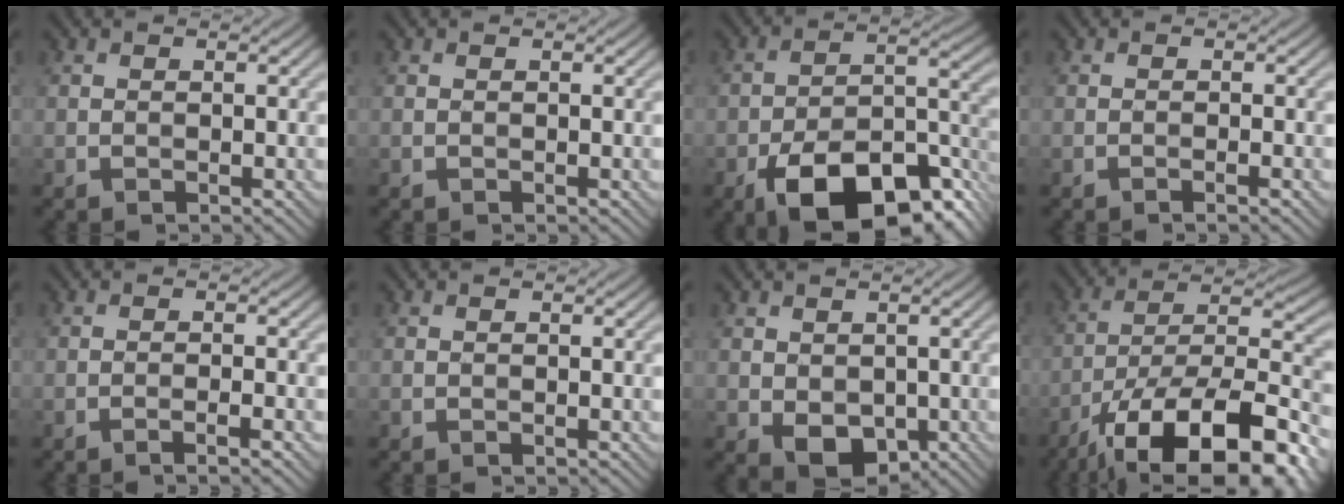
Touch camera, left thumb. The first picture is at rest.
{"total": 0.0}
{"total": 15.9, "force": [-9.5, 6.9, 10.8], "torque": [-0.177, -0.014, -0.159]}
{"total": 1.1, "force": [-0.6, -0.1, 0.9], "torque": [-0.016, 0.004, -0.016]}
{"total": 2.1, "force": [-1.1, 0.1, 1.7], "torque": [-0.024, 0.010, -0.028]}
{"total": 0.0}
{"total": 4.3, "force": [-0.6, 3.1, 2.9], "torque": [-0.064, -0.013, -0.005]}
{"total": 19.1, "force": [-11.5, 7.1, 13.5], "torque": [-0.221, -0.012, -0.190]}